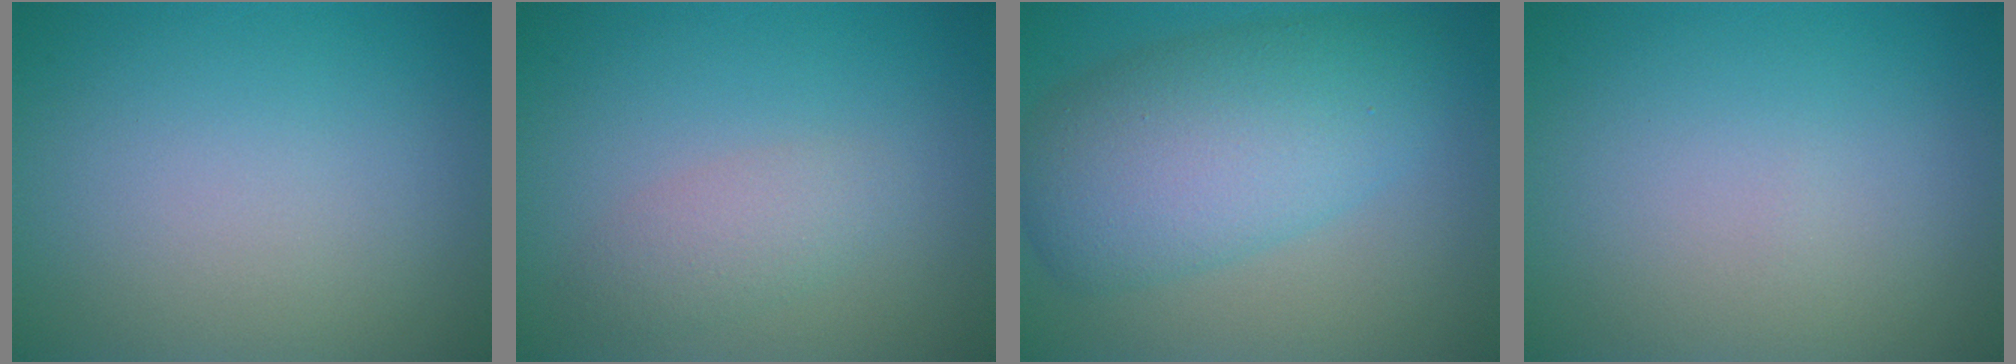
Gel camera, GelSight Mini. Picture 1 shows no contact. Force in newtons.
{"total": 2.1, "press": 2.1, "slide": 0.0}
{"total": 8.4, "press": 8.4, "slide": 0.2}
{"total": 0.0}